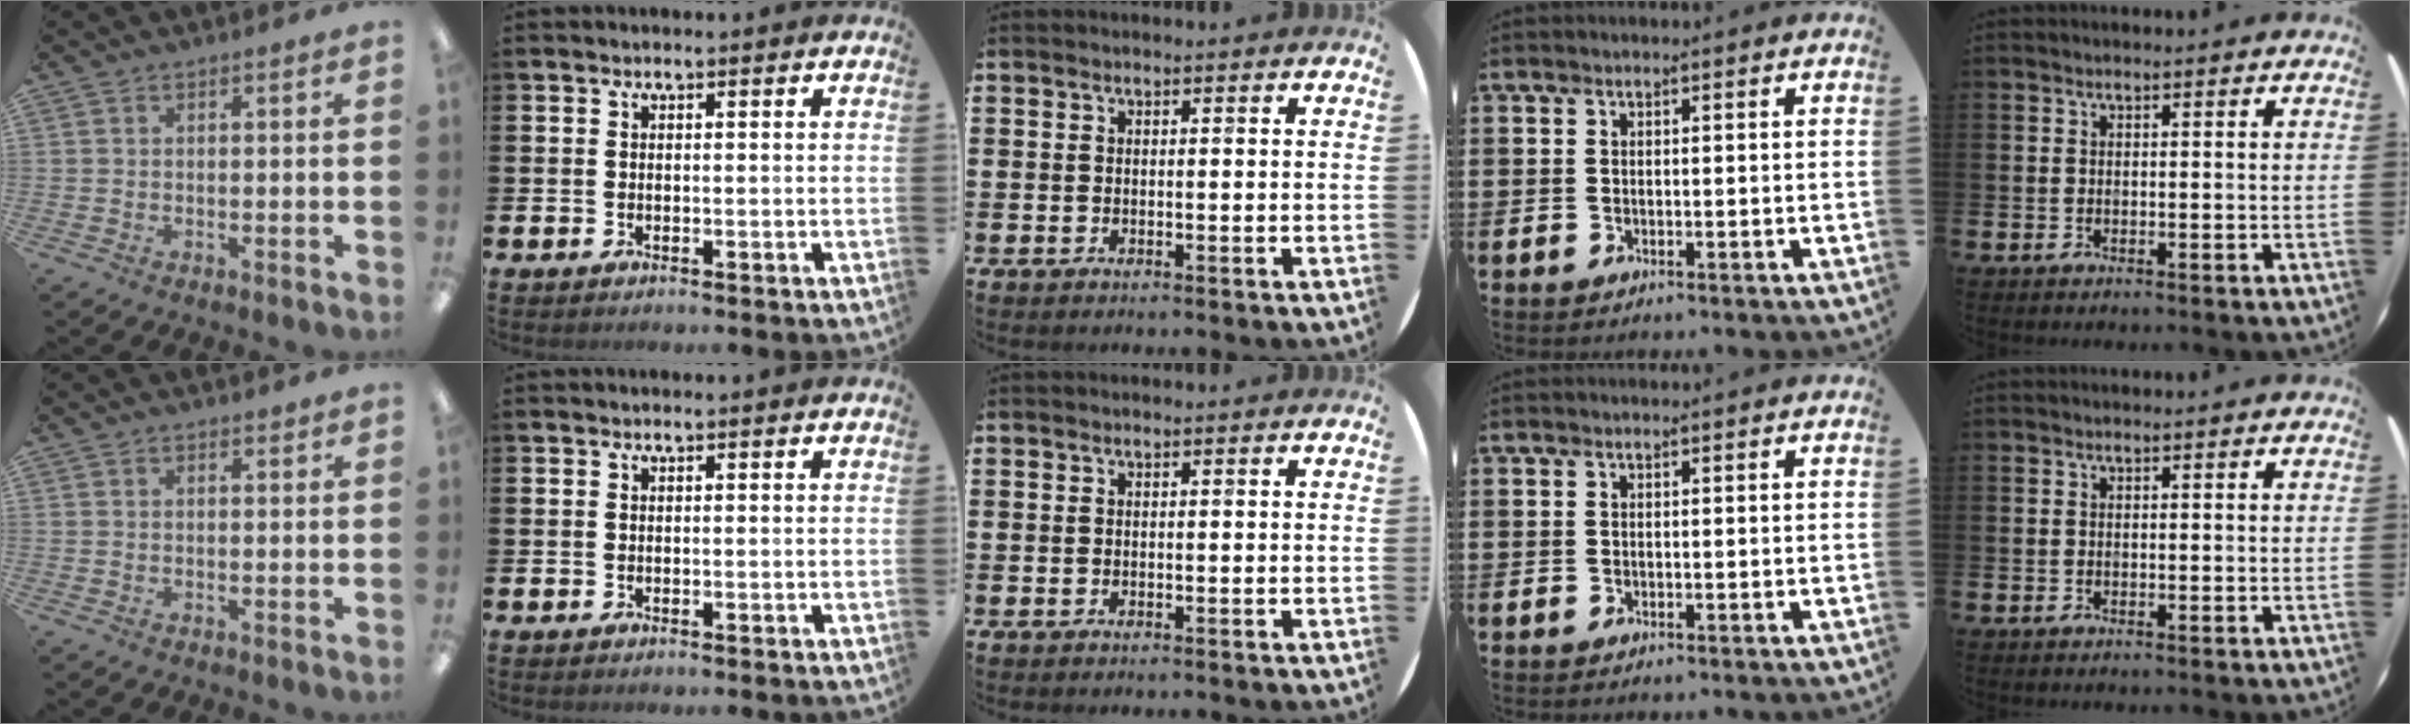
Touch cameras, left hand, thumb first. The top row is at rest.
{"thumb": {"total": 1.0, "force": [0.8, 0.4, 0.3], "torque": [0.002, -0.003, 0.014]}}